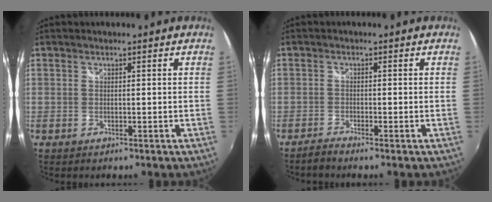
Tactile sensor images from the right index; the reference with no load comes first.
{"total": 1.6, "force": [-1.5, -0.2, 0.5], "torque": [-0.019, -0.005, -0.034]}